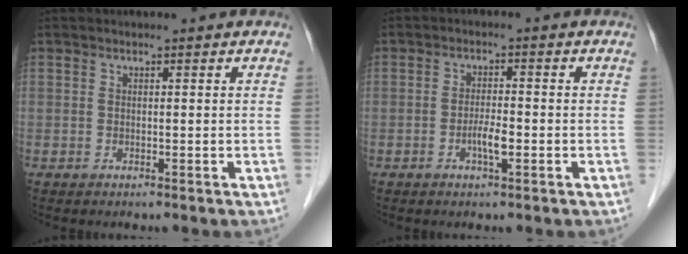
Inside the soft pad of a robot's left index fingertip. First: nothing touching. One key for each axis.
{"total": 3.0, "fx": -1.1, "fy": 0.5, "fz": 2.7, "tx": -0.052, "ty": 0.001, "tz": -0.020}